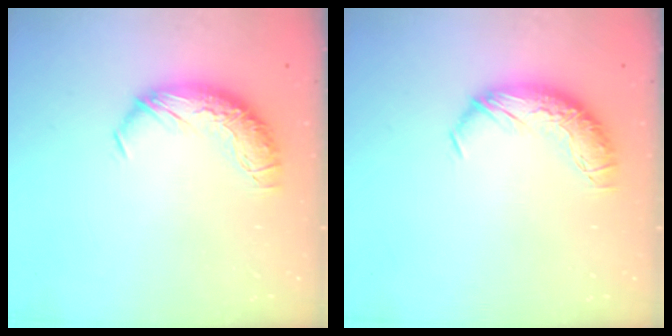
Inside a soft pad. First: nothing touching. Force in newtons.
{"total": 0.0}